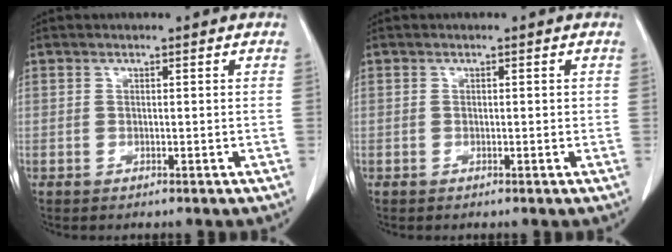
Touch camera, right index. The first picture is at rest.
{"total": 0.6, "force": [0.1, 0.3, 0.5], "torque": [-0.008, 0.002, 0.002]}